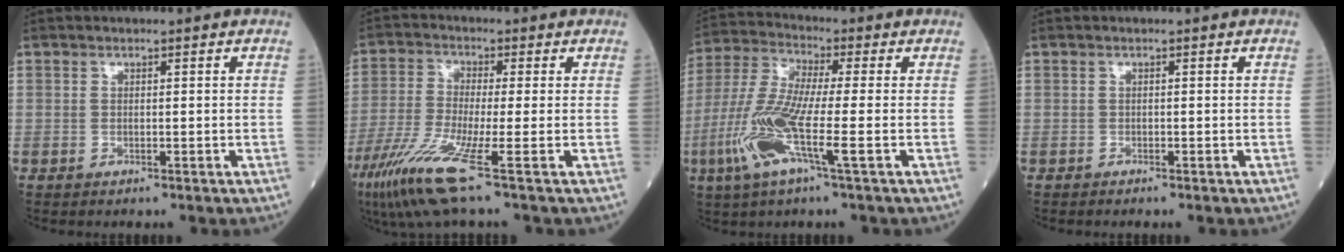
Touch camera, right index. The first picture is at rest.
{"total": 10.3, "force": [-5.5, -0.6, 8.7], "torque": [-0.184, -0.037, -0.111]}
{"total": 11.8, "force": [-3.3, 0.7, 11.3], "torque": [-0.254, -0.009, -0.076]}
{"total": 0.0}